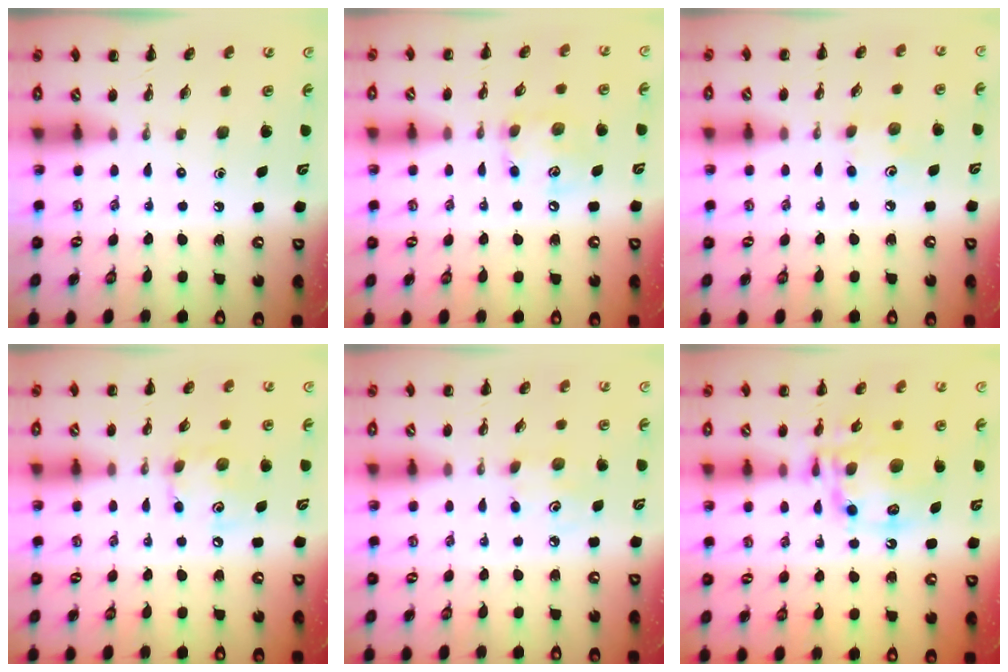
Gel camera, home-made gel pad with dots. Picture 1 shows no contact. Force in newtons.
{"total": 7.5, "press": 7.4, "slide": 0.9}
{"total": 4.3, "press": 4.1, "slide": 1.2}
{"total": 6.0, "press": 5.9, "slide": 1.0}
{"total": 4.7, "press": 4.6, "slide": 1.0}
{"total": 13.2, "press": 12.8, "slide": 3.3}